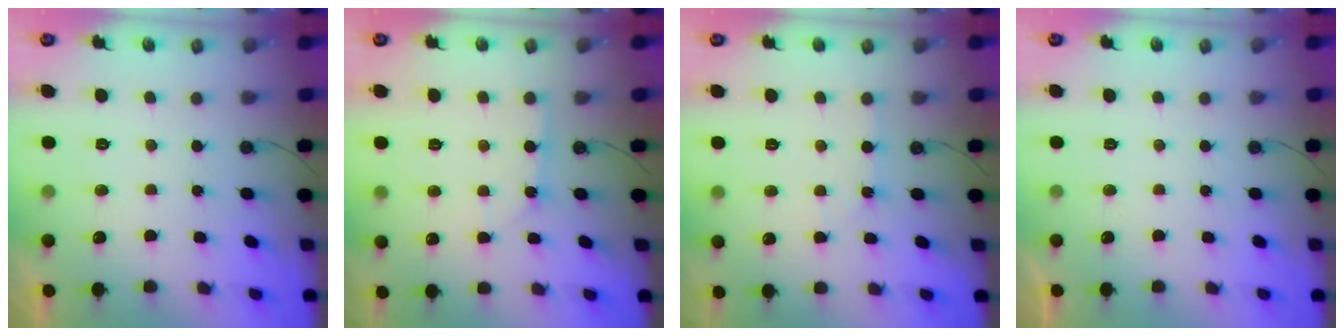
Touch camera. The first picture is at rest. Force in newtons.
{"total": 3.0, "press": 3.0, "slide": 0.4}
{"total": 2.0, "press": 2.0, "slide": 0.2}
{"total": 0.0}